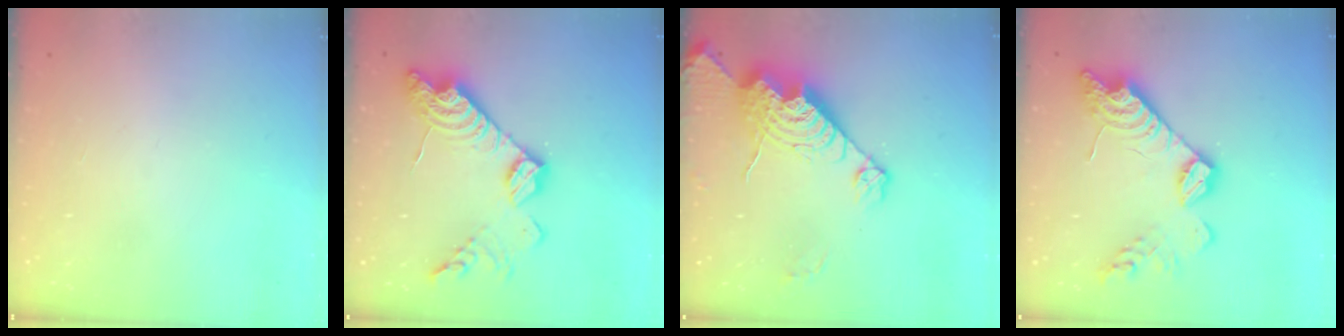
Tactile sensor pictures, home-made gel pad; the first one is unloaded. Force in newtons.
{"total": 17.0, "press": 17.0, "slide": 1.1}
{"total": 17.6, "press": 17.5, "slide": 1.8}
{"total": 17.4, "press": 17.4, "slide": 1.1}